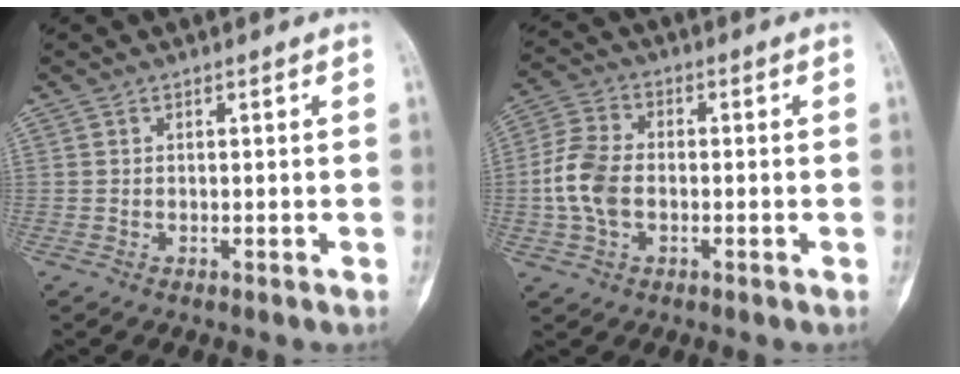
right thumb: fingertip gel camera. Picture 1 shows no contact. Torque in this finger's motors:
{"motor_torque": [1.00, 0.81, 1.49, -0.16, 0.29]}